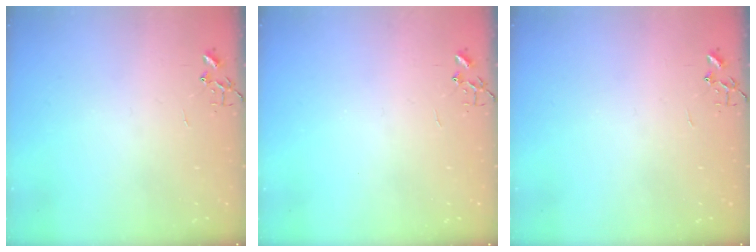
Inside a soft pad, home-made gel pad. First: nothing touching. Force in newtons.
{"total": 0.0}
{"total": 0.0}